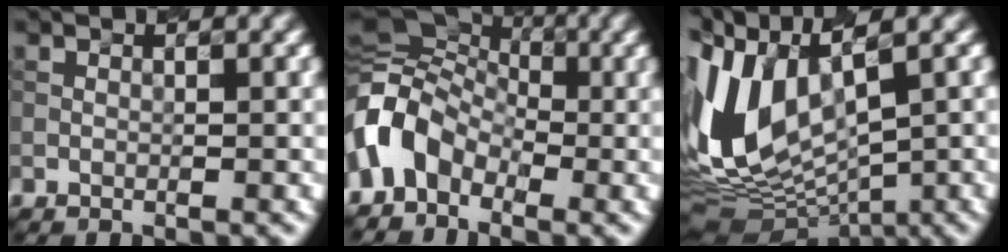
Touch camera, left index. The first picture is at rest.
{"total": 7.1, "force": [-3.1, 4.9, 4.1], "torque": [-0.076, 0.013, -0.082]}
{"total": 10.5, "force": [0.7, 6.1, 8.5], "torque": [-0.188, 0.000, 0.022]}